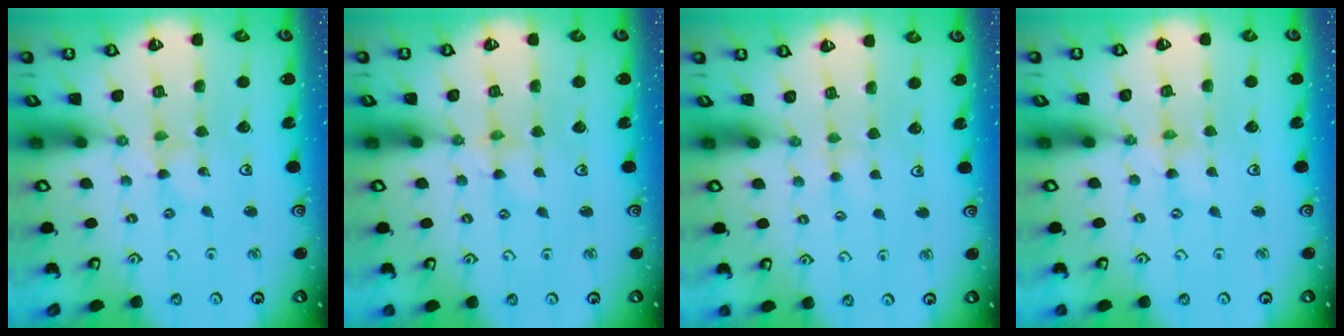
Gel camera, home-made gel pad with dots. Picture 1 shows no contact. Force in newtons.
{"total": 2.0, "press": 2.0, "slide": 0.3}
{"total": 2.2, "press": 2.2, "slide": 0.4}
{"total": 0.0}